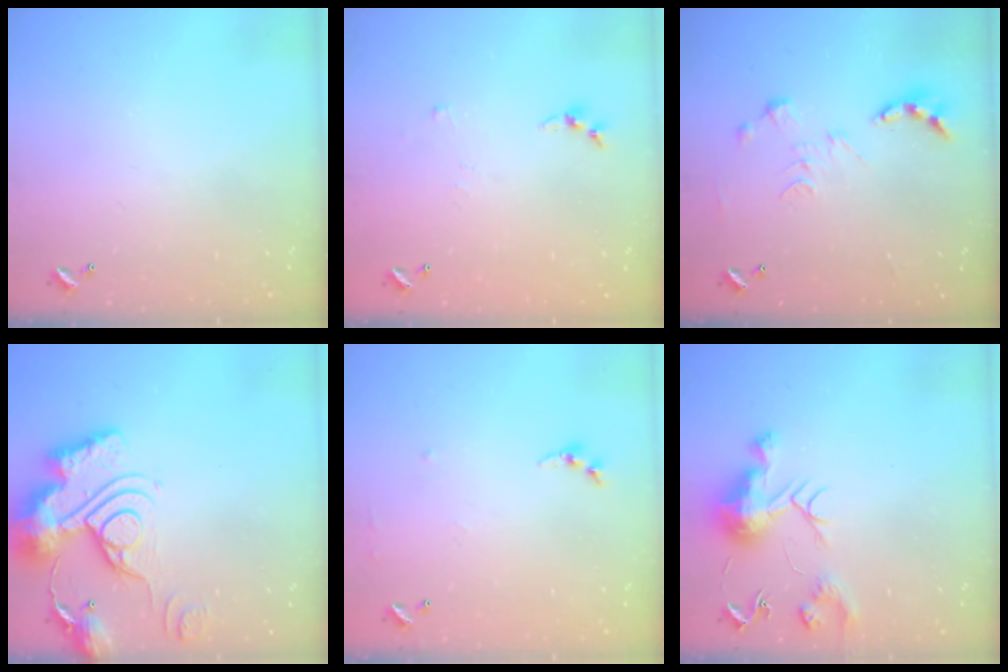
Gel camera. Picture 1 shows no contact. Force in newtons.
{"total": 3.7, "press": 3.7, "slide": 0.5}
{"total": 0.0}
{"total": 21.4, "press": 21.3, "slide": 2.0}
{"total": 5.3, "press": 5.2, "slide": 0.6}
{"total": 10.0, "press": 10.0, "slide": 0.6}